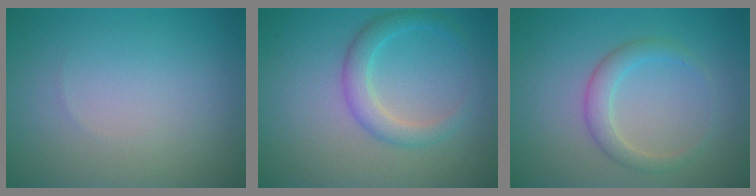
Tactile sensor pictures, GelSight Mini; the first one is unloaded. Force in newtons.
{"total": 2.8, "press": 2.7, "slide": 0.2}
{"total": 2.3, "press": 2.3, "slide": 0.1}